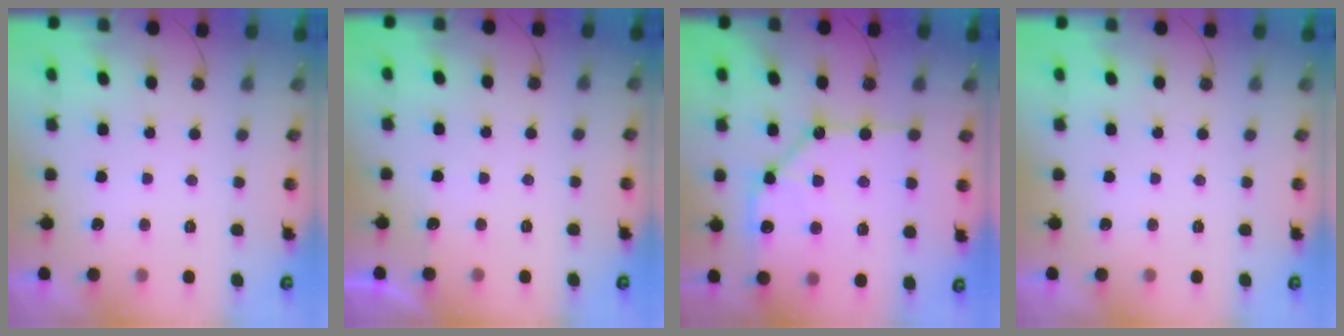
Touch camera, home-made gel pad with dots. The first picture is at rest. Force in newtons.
{"total": 2.5, "press": 2.5, "slide": 0.3}
{"total": 14.9, "press": 14.8, "slide": 1.8}
{"total": 0.0}